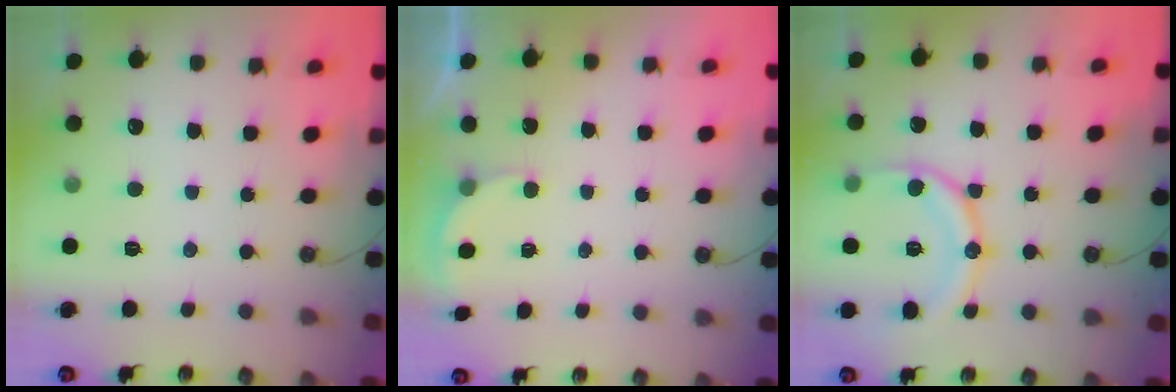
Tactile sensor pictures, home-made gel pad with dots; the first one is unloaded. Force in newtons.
{"total": 2.3, "press": 2.1, "slide": 0.8}
{"total": 13.4, "press": 13.3, "slide": 1.5}